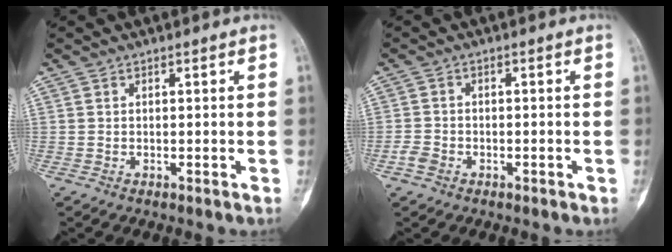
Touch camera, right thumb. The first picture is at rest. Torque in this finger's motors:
{"motor_torque": [0.49, 0.39, 0.15, -0.20, 0.07]}